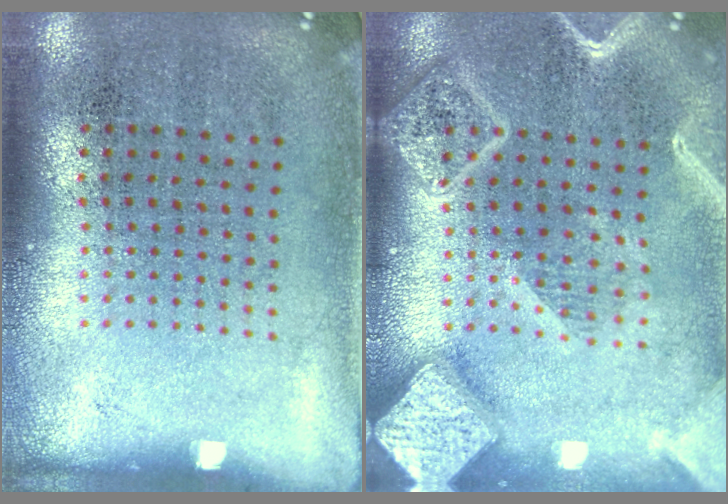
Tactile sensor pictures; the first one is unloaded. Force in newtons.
{"total": 4.0, "press": 4.0, "slide": 0.4}